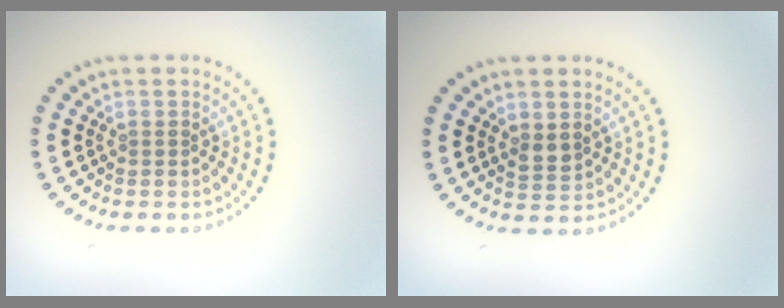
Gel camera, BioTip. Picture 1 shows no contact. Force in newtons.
{"total": 1.4, "press": 1.3, "slide": 0.5}